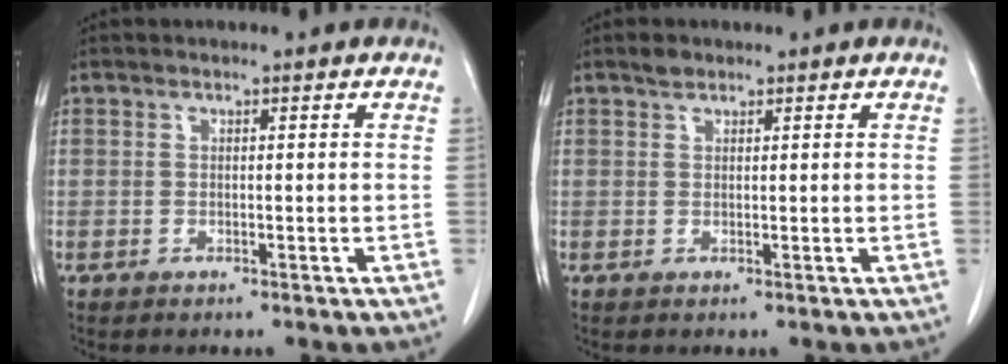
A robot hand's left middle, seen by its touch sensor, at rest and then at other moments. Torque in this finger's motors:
{"motor_torque": [0.13, -0.13, -0.01, 0.00]}